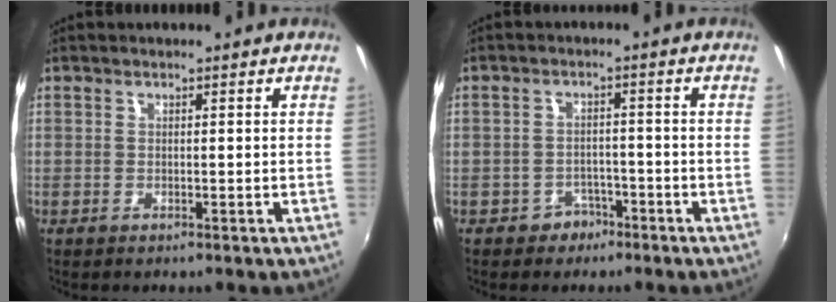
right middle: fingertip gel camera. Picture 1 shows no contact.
{"total": 3.6, "force": [-2.3, 2.7, 0.2], "torque": [-0.008, 0.013, -0.031]}